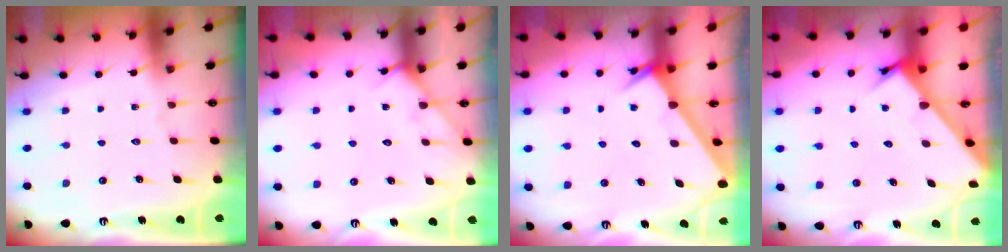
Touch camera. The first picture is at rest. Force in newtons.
{"total": 5.5, "press": 5.5, "slide": 0.6}
{"total": 2.6, "press": 2.6, "slide": 0.1}
{"total": 3.2, "press": 3.2, "slide": 0.2}